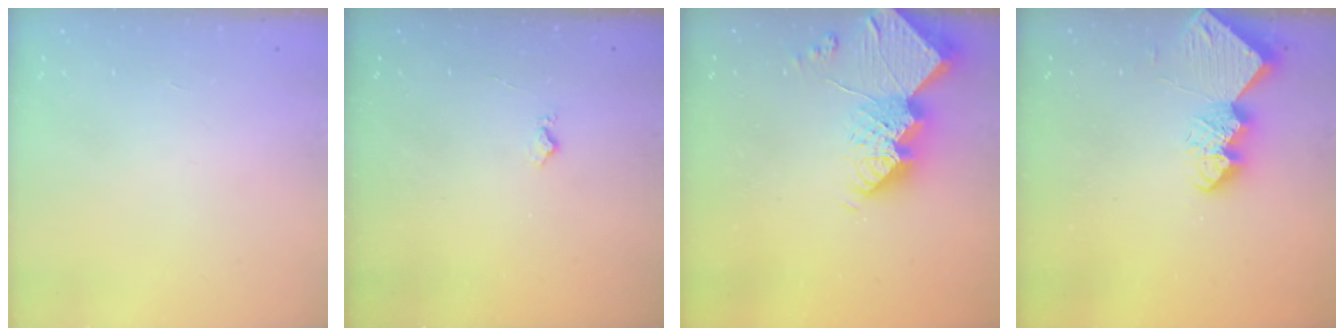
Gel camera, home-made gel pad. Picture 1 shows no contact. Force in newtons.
{"total": 4.1, "press": 4.1, "slide": 0.4}
{"total": 16.5, "press": 16.4, "slide": 1.4}
{"total": 11.5, "press": 11.5, "slide": 1.0}